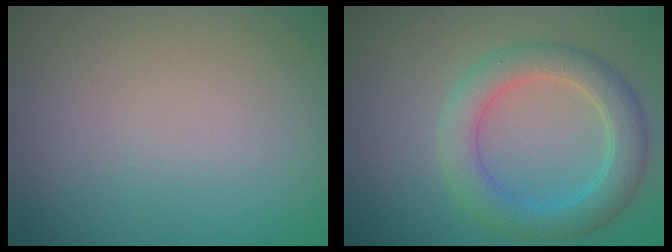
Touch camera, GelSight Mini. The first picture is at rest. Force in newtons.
{"total": 4.5, "press": 4.5, "slide": 0.2}